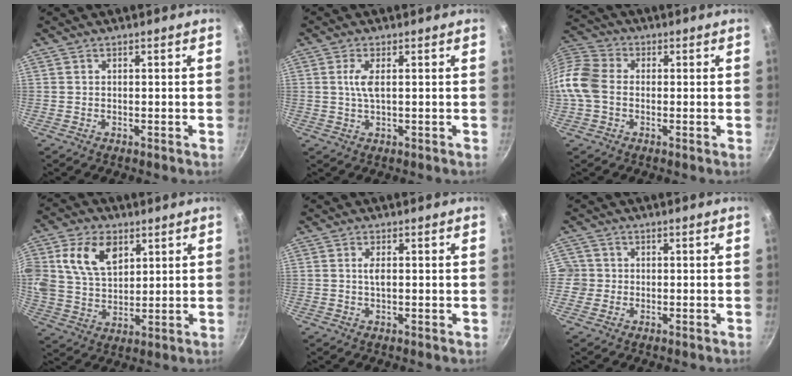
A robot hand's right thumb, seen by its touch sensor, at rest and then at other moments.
{"total": 3.3, "force": [0.5, 0.9, 3.1], "torque": [-0.073, 0.002, 0.011]}
{"total": 10.6, "force": [-1.3, 8.1, 6.7], "torque": [-0.127, 0.023, -0.047]}
{"total": 13.8, "force": [5.1, 9.3, 8.9], "torque": [-0.152, -0.006, 0.095]}
{"total": 2.0, "force": [0.3, 0.7, 1.8], "torque": [-0.031, 0.000, 0.004]}
{"total": 3.6, "force": [-0.4, 3.5, 0.6], "torque": [0.011, 0.010, -0.012]}